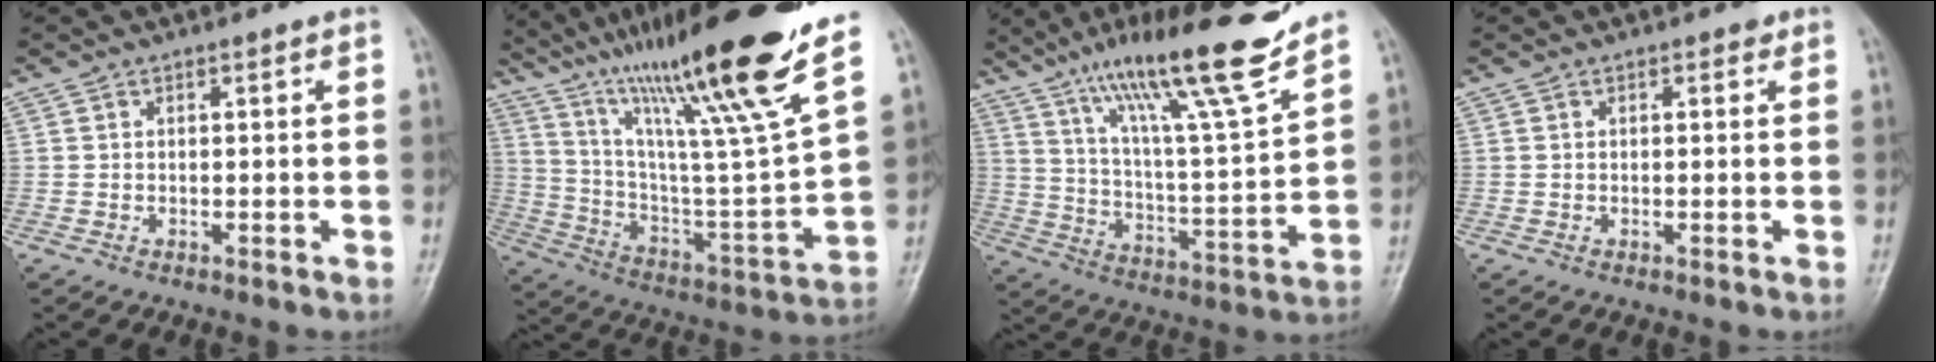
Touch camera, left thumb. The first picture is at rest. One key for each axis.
{"total": 29.5, "fx": 19.8, "fy": 2.0, "fz": 21.7, "tx": -0.346, "ty": -0.070, "tz": 0.341}
{"total": 20.1, "fx": 14.9, "fy": 1.4, "fz": 13.3, "tx": -0.198, "ty": -0.073, "tz": 0.253}
{"total": 0.8, "fx": 0.4, "fy": 0.5, "fz": 0.4, "tx": 0.003, "ty": 0.000, "tz": 0.000}